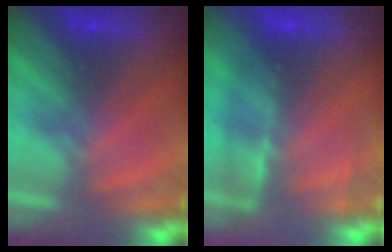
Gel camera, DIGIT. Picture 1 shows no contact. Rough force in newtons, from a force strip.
{"total": 2.2}